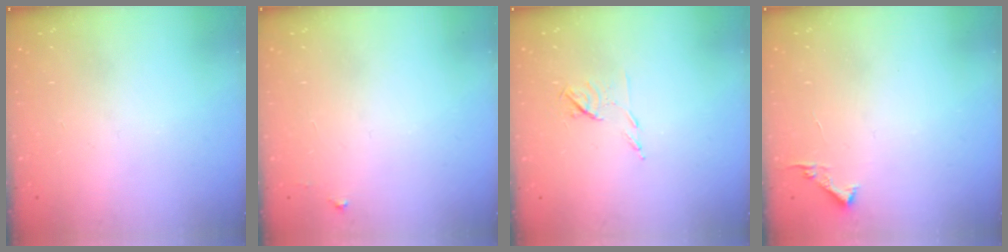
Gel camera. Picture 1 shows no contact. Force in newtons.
{"total": 3.9, "press": 3.9, "slide": 0.4}
{"total": 6.4, "press": 6.3, "slide": 0.9}
{"total": 3.4, "press": 3.4, "slide": 0.4}